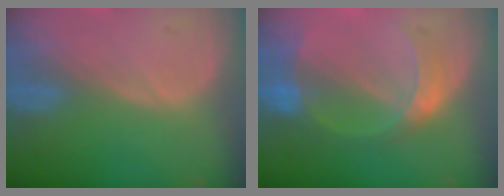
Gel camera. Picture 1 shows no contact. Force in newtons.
{"total": 6.7, "press": 5.9, "slide": 3.2}